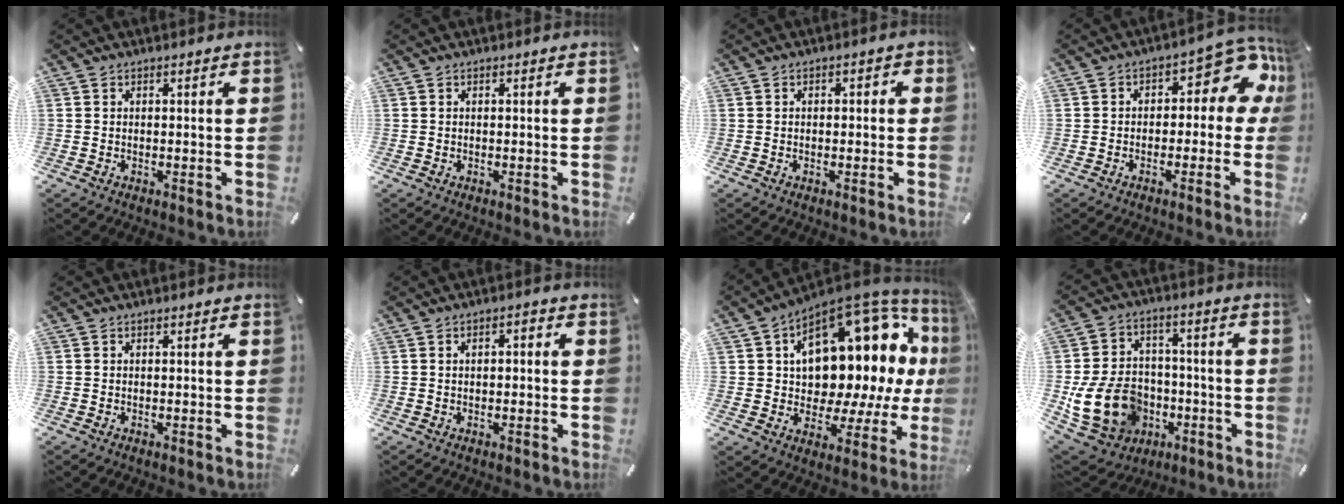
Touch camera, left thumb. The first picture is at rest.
{"total": 0.0}
{"total": 1.5, "force": [-0.5, 1.1, 0.9], "torque": [-0.016, 0.006, -0.013]}
{"total": 9.5, "force": [2.7, 5.5, 7.4], "torque": [-0.081, -0.025, 0.043]}
{"total": 0.0}
{"total": 2.1, "force": [-0.3, 1.3, 1.7], "torque": [-0.032, 0.007, -0.007]}
{"total": 20.8, "force": [7.3, 12.8, 14.7], "torque": [-0.193, -0.072, 0.134]}
{"total": 16.5, "force": [-4.4, 13.5, 8.4], "torque": [-0.161, 0.024, -0.067]}